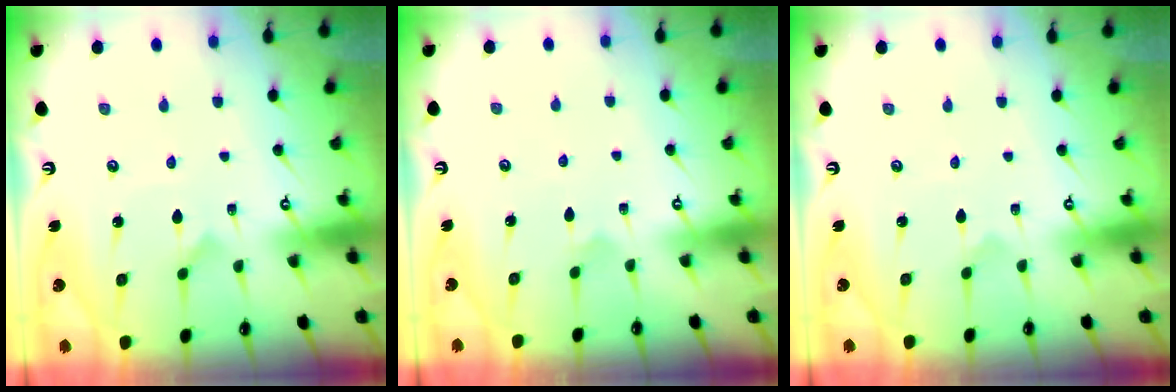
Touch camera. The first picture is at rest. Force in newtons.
{"total": 1.9, "press": 1.9, "slide": 0.1}
{"total": 0.0}